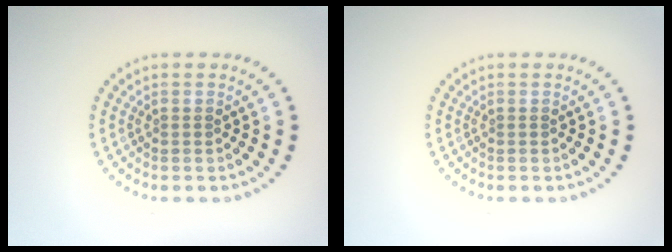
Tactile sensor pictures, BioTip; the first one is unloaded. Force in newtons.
{"total": 0.0}